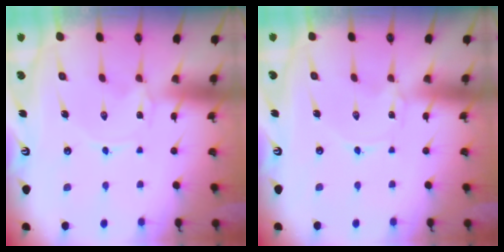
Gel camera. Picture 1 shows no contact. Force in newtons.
{"total": 0.0}